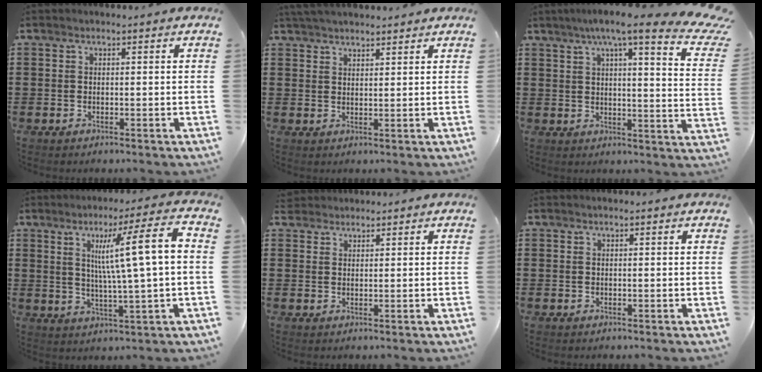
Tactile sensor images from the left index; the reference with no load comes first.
{"total": 2.9, "force": [2.9, 0.2, 0.5], "torque": [-0.016, -0.001, 0.057]}
{"total": 9.5, "force": [7.2, 0.7, 6.1], "torque": [-0.119, -0.027, 0.115]}
{"total": 10.7, "force": [2.2, 0.5, 10.4], "torque": [-0.188, 0.003, 0.028]}
{"total": 2.0, "force": [1.7, 1.0, -0.2], "torque": [-0.003, 0.006, 0.034]}
{"total": 0.0}